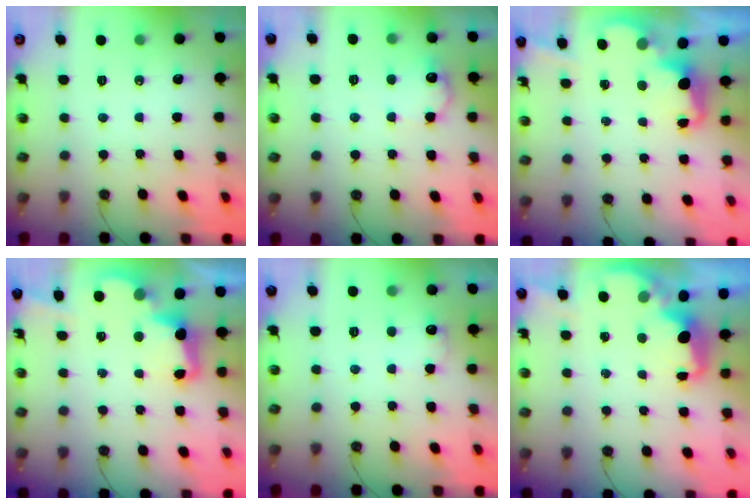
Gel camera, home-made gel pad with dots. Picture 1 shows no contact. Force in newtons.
{"total": 9.6, "press": 9.6, "slide": 0.6}
{"total": 2.3, "press": 2.2, "slide": 0.5}
{"total": 3.7, "press": 3.7, "slide": 0.7}
{"total": 6.1, "press": 6.0, "slide": 0.5}
{"total": 2.4, "press": 2.2, "slide": 0.8}